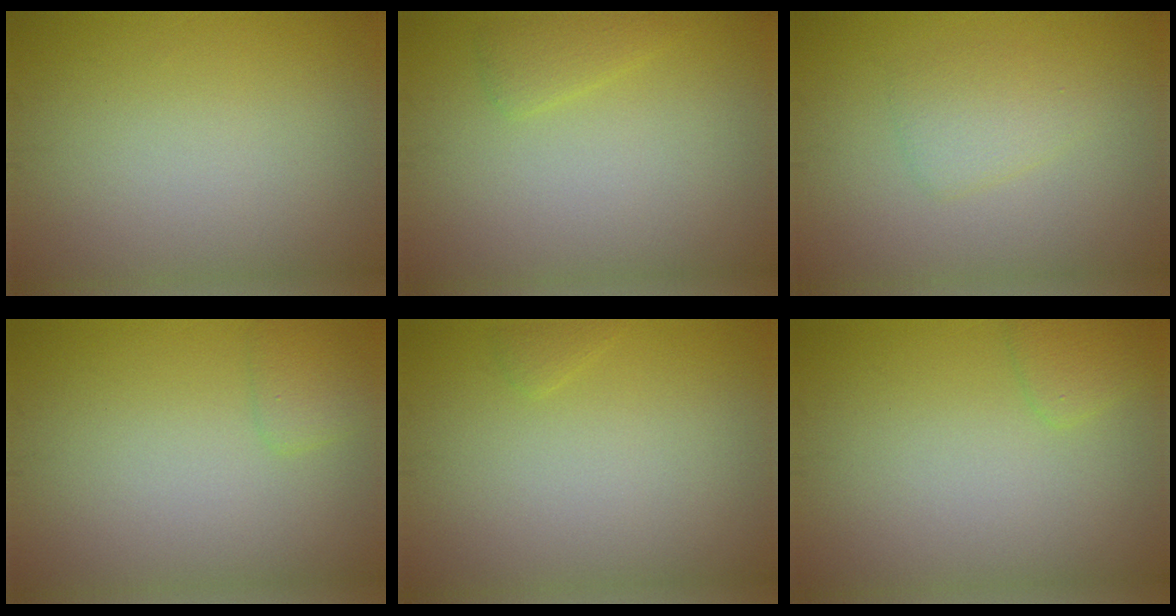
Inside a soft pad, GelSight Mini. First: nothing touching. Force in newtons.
{"total": 1.4, "press": 1.4, "slide": 0.1}
{"total": 1.9, "press": 1.9, "slide": 0.0}
{"total": 1.3, "press": 1.3, "slide": 0.1}
{"total": 0.6, "press": 0.6, "slide": 0.1}
{"total": 1.5, "press": 1.4, "slide": 0.1}